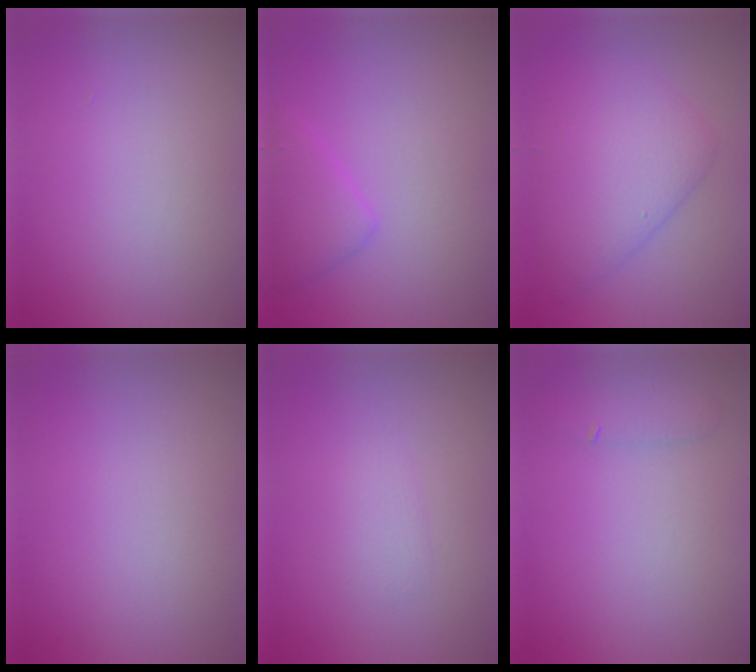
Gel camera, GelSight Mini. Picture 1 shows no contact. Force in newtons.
{"total": 2.4, "press": 2.4, "slide": 0.1}
{"total": 5.3, "press": 5.3, "slide": 0.3}
{"total": 0.0}
{"total": 1.3, "press": 1.3, "slide": 0.0}
{"total": 1.4, "press": 1.4, "slide": 0.1}